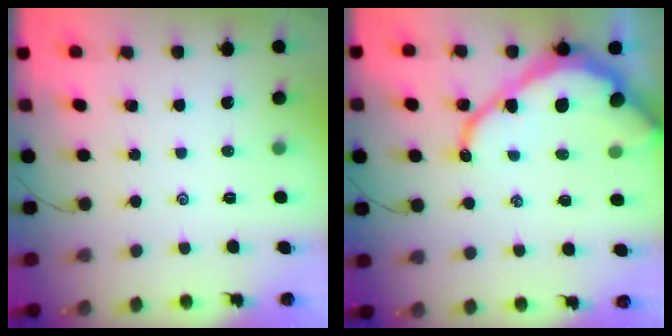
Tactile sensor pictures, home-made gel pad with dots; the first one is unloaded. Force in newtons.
{"total": 13.5, "press": 13.4, "slide": 1.7}